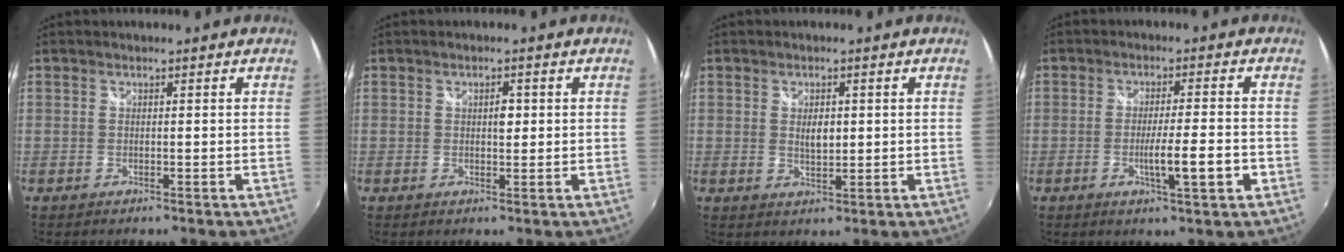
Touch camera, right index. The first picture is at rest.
{"total": 1.9, "force": [0.3, 1.2, 1.5], "torque": [-0.021, 0.003, 0.005]}
{"total": 2.6, "force": [0.3, 1.6, 2.0], "torque": [-0.027, -0.001, 0.006]}
{"total": 6.6, "force": [-2.2, 0.1, 6.2], "torque": [-0.102, -0.014, -0.035]}